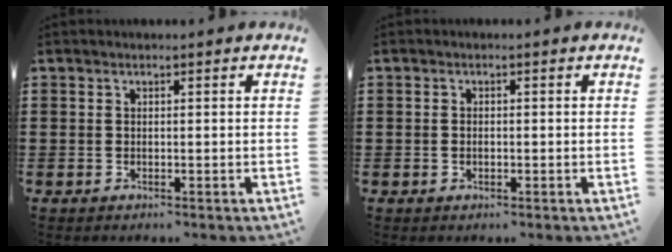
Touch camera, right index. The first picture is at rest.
{"total": 0.8, "force": [-0.2, 0.4, 0.7], "torque": [-0.016, -0.001, -0.004]}